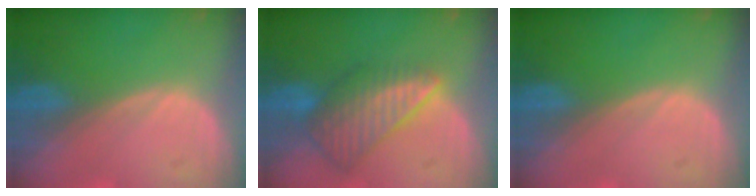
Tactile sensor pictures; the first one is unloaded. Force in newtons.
{"total": 8.8, "press": 7.7, "slide": 4.4}
{"total": 0.0}